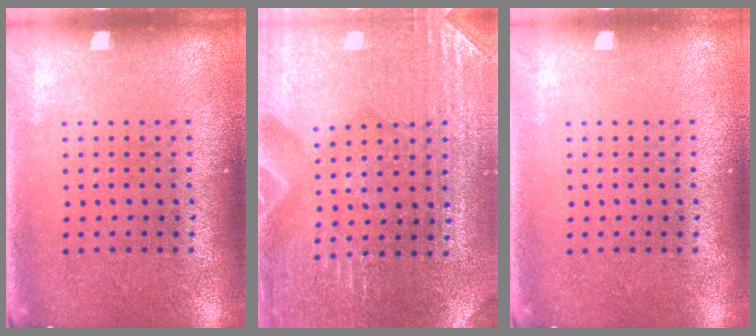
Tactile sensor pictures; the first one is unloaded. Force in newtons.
{"total": 3.1, "press": 3.1, "slide": 0.3}
{"total": 0.0}